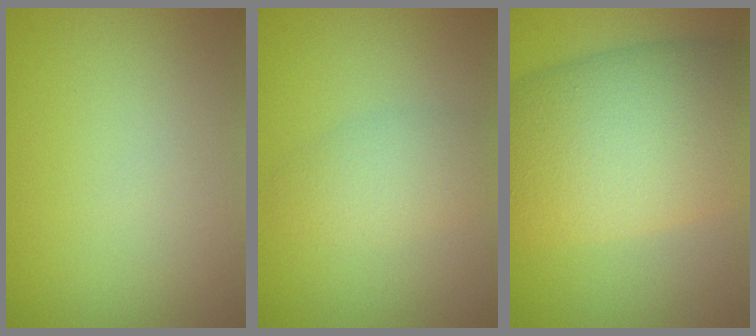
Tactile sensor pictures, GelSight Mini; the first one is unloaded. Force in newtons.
{"total": 3.0, "press": 3.0, "slide": 0.2}
{"total": 13.1, "press": 13.1, "slide": 0.3}